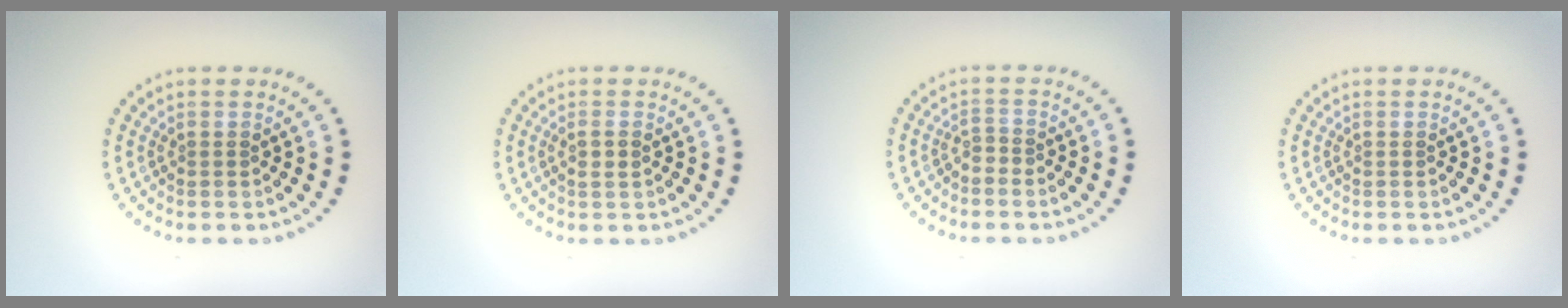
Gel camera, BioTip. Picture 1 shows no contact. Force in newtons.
{"total": 1.1, "press": 1.1, "slide": 0.3}
{"total": 0.8, "press": 0.5, "slide": 0.6}
{"total": 0.0}